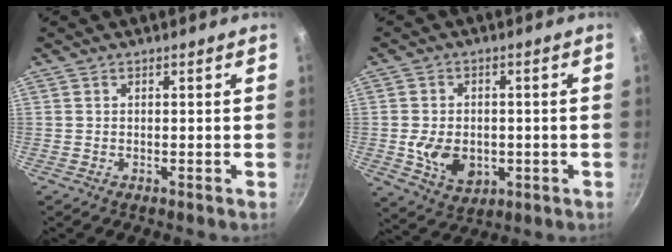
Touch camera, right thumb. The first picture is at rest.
{"total": 9.4, "force": [-1.4, 6.9, 6.2], "torque": [-0.092, 0.000, -0.012]}